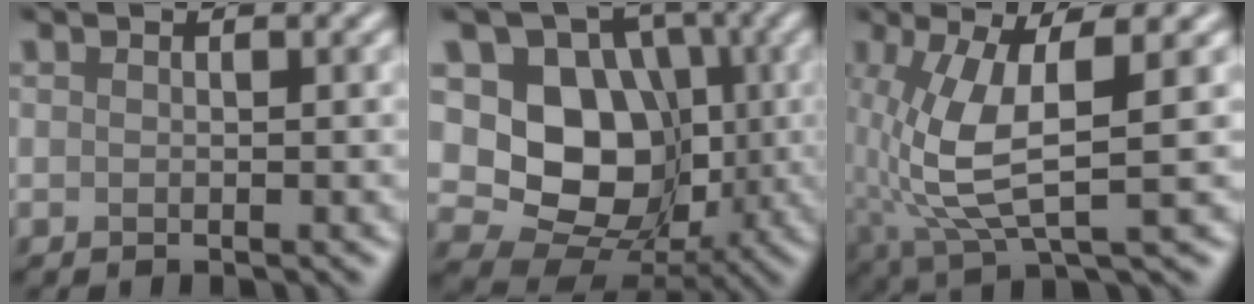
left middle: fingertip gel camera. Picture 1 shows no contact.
{"total": 10.0, "force": [-0.2, 8.0, 6.0], "torque": [-0.091, -0.009, -0.016]}
{"total": 6.8, "force": [0.2, 1.9, 6.5], "torque": [-0.148, -0.003, 0.009]}